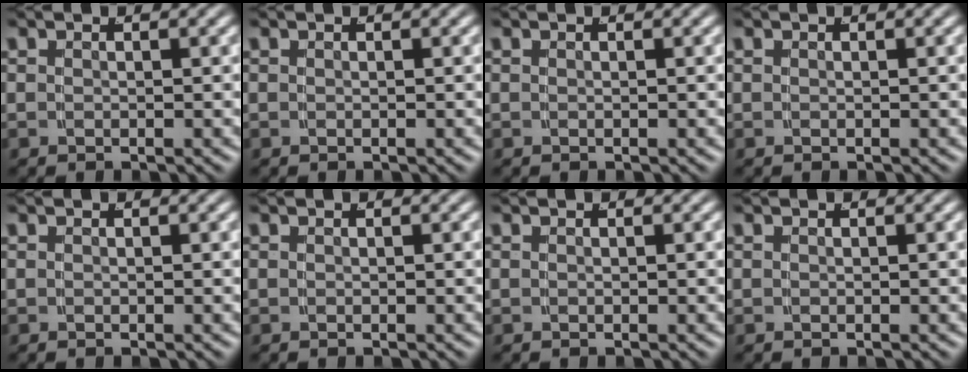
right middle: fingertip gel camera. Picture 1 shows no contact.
{"total": 0.0}
{"total": 0.0}
{"total": 0.0}
{"total": 0.0}
{"total": 0.0}
{"total": 0.0}
{"total": 0.0}